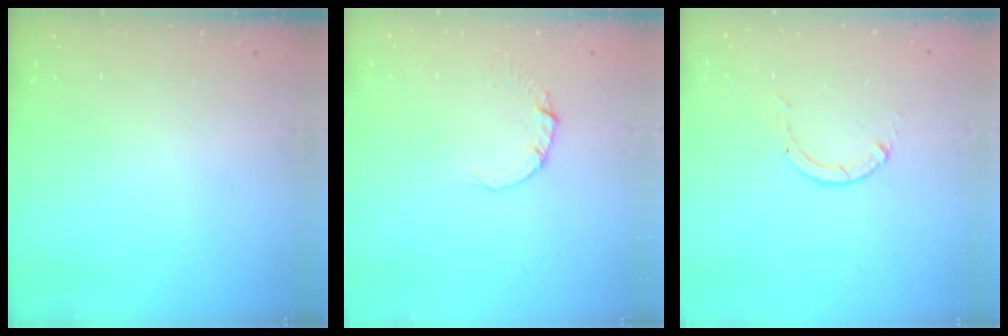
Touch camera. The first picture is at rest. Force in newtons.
{"total": 0.5, "press": 0.5, "slide": 0.1}
{"total": 0.0}